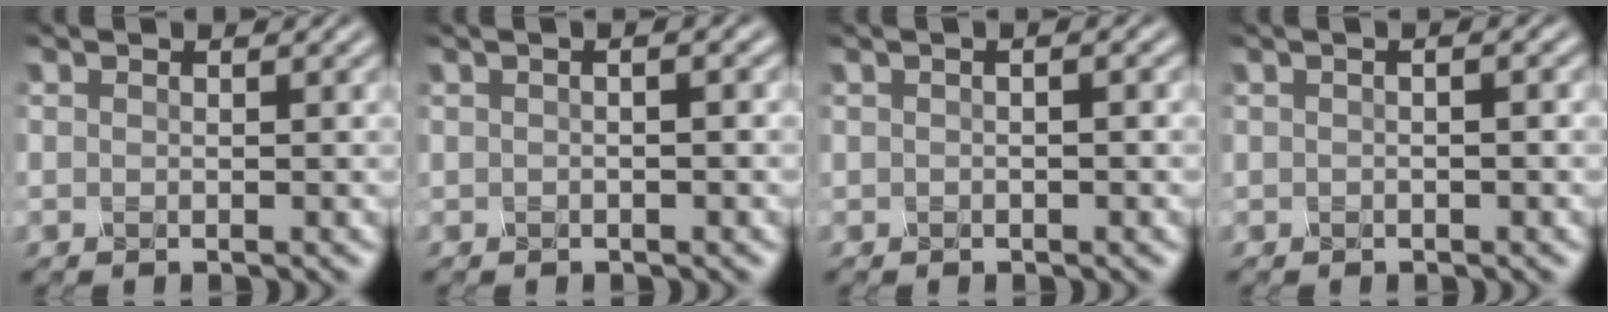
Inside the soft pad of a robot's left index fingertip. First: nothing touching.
{"total": 2.8, "force": [0.6, 1.3, 2.4], "torque": [-0.021, 0.013, -0.011]}
{"total": 1.5, "force": [0.3, 0.6, 1.4], "torque": [-0.016, -0.003, -0.006]}
{"total": 1.9, "force": [0.4, 0.8, 1.7], "torque": [-0.015, 0.002, -0.009]}